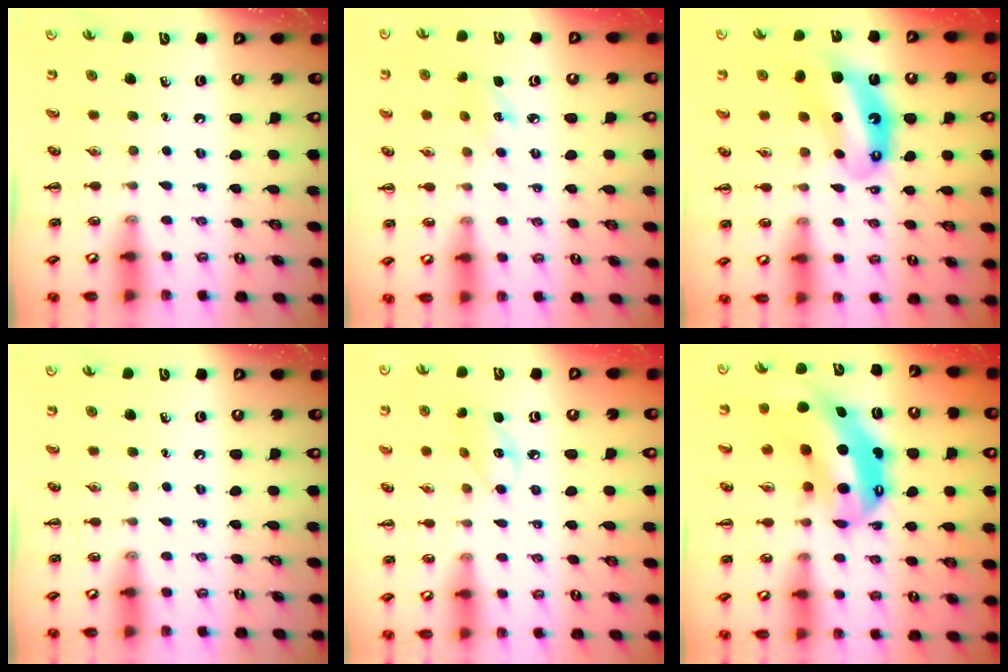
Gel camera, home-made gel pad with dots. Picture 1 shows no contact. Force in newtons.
{"total": 3.9, "press": 3.9, "slide": 0.8}
{"total": 10.6, "press": 10.3, "slide": 2.5}
{"total": 0.0}
{"total": 6.9, "press": 6.9, "slide": 0.6}
{"total": 12.9, "press": 12.5, "slide": 3.4}